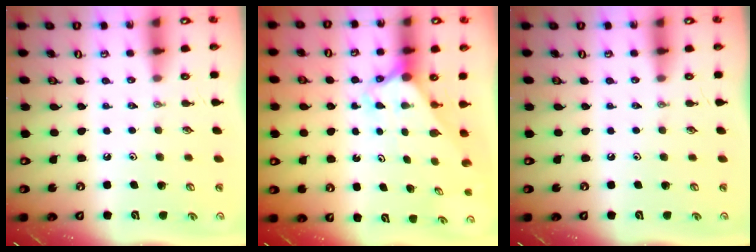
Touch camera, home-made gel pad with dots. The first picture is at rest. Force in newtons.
{"total": 2.7, "press": 2.7, "slide": 0.1}
{"total": 0.0}